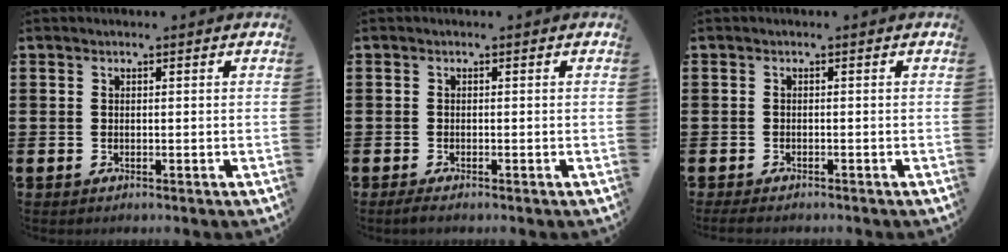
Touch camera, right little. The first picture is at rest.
{"total": 0.7, "force": [-0.4, 0.1, 0.6], "torque": [-0.010, -0.002, -0.008]}
{"total": 0.8, "force": [-0.7, 0.2, 0.4], "torque": [-0.008, -0.002, -0.014]}